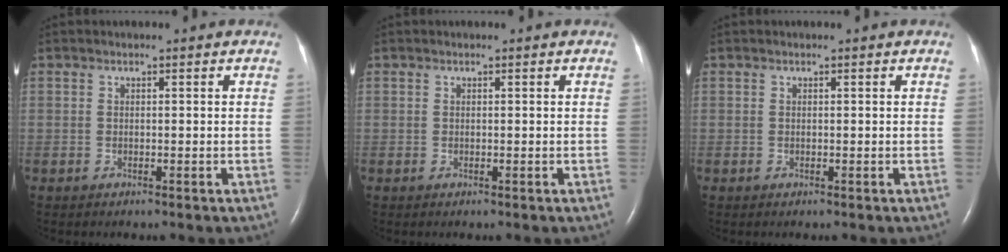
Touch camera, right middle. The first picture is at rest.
{"total": 0.0}
{"total": 0.0}